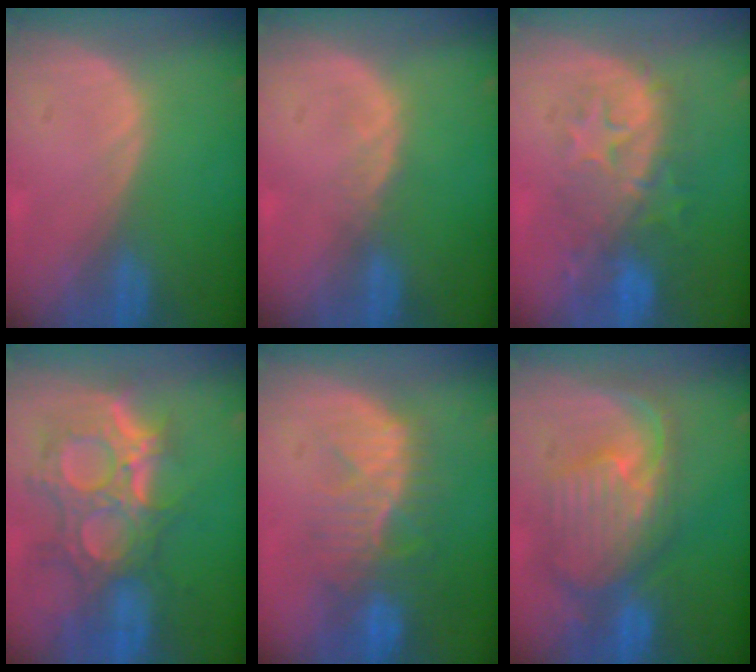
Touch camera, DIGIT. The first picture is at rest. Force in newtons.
{"total": 1.1, "press": 1.1, "slide": 0.2}
{"total": 9.0, "press": 8.7, "slide": 2.2}
{"total": 11.9, "press": 10.6, "slide": 5.2}
{"total": 10.0, "press": 8.5, "slide": 5.3}
{"total": 10.5, "press": 9.4, "slide": 4.6}